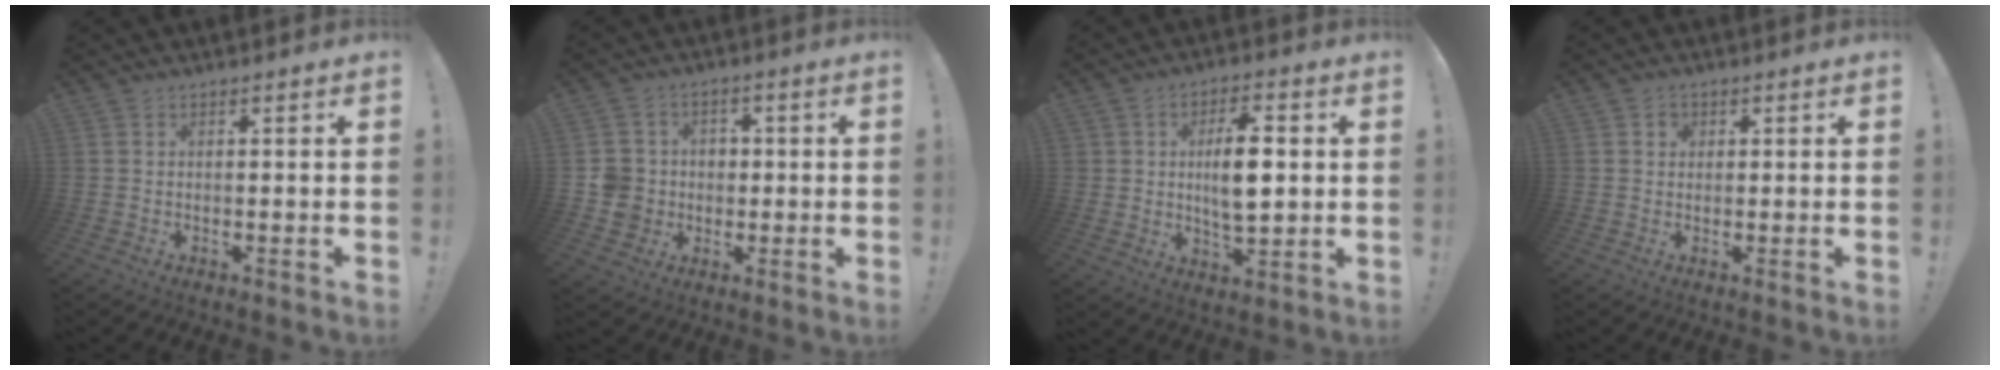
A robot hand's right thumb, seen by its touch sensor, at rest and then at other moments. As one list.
[{"total": 9.2, "force": [-1.0, 8.8, 2.5], "torque": [-0.045, 0.015, -0.014]}, {"total": 13.4, "force": [1.5, 9.1, 9.7], "torque": [-0.146, 0.006, 0.028]}, {"total": 1.8, "force": [0.5, 1.6, 0.6], "torque": [-0.007, -0.001, 0.008]}]